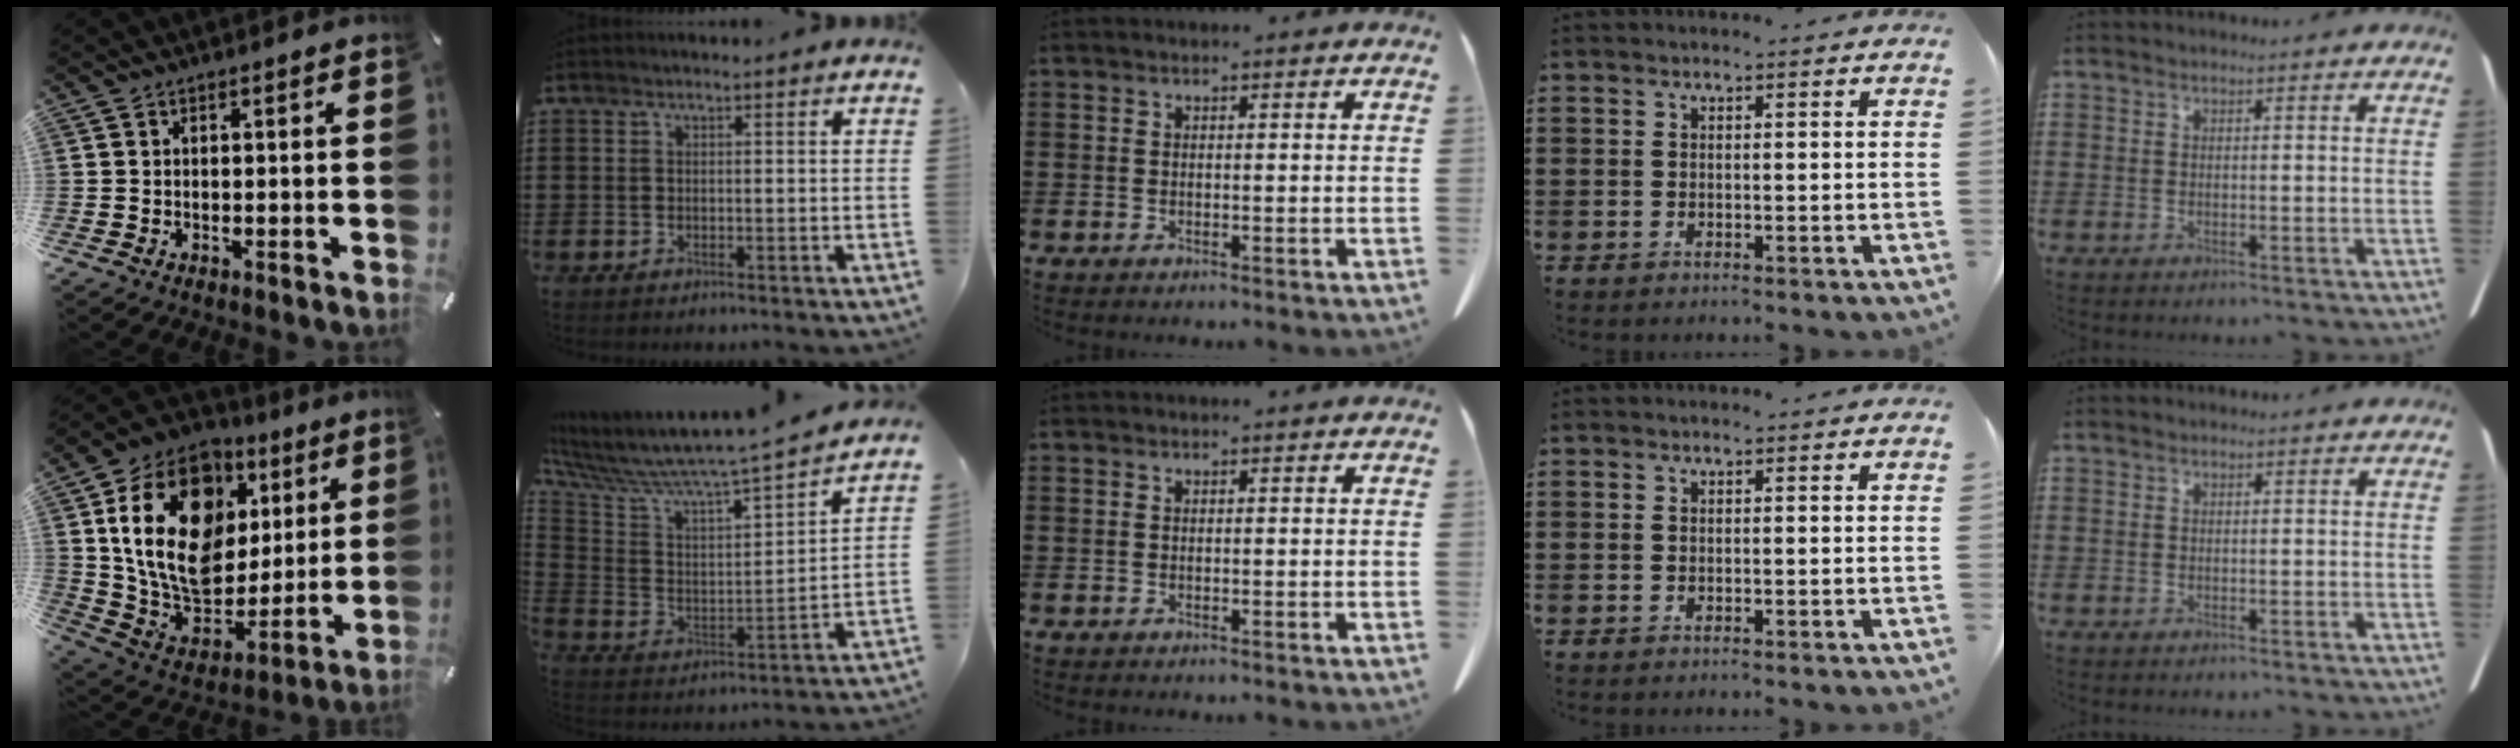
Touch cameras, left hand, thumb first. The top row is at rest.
{"thumb": {"total": 23.6, "force": [6.5, 17.4, 14.6], "torque": [-0.270, -0.031, 0.115]}, "index": {"total": 6.4, "force": [5.9, -0.2, 2.4], "torque": [-0.080, -0.069, 0.087]}}